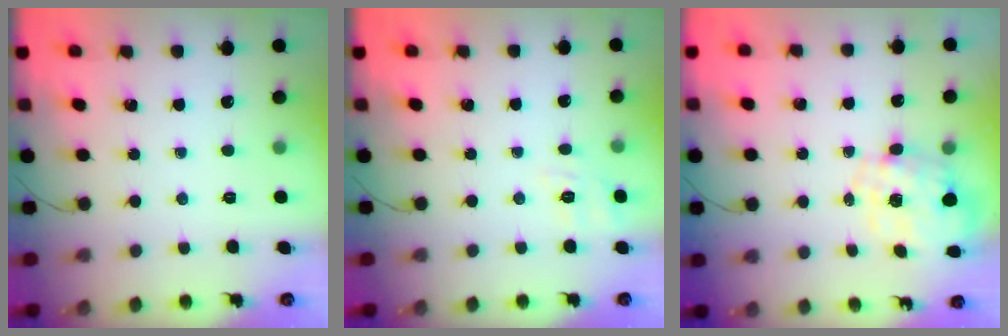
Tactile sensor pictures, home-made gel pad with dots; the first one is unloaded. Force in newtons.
{"total": 7.7, "press": 7.4, "slide": 2.0}
{"total": 2.4, "press": 2.2, "slide": 1.0}